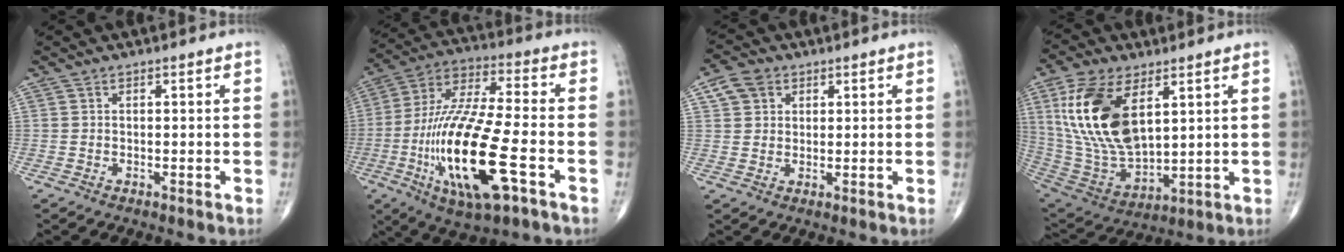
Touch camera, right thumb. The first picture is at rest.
{"total": 23.1, "force": [-6.7, 6.6, 21.1], "torque": [-0.451, 0.015, -0.109]}
{"total": 4.9, "force": [2.1, 3.9, 2.1], "torque": [-0.024, 0.001, 0.039]}
{"total": 20.1, "force": [6.8, 10.2, 15.9], "torque": [-0.303, -0.031, 0.139]}